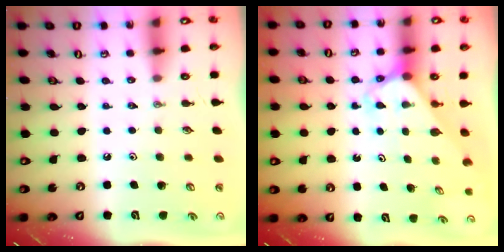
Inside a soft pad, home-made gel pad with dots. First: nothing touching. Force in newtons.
{"total": 2.6, "press": 2.6, "slide": 0.2}